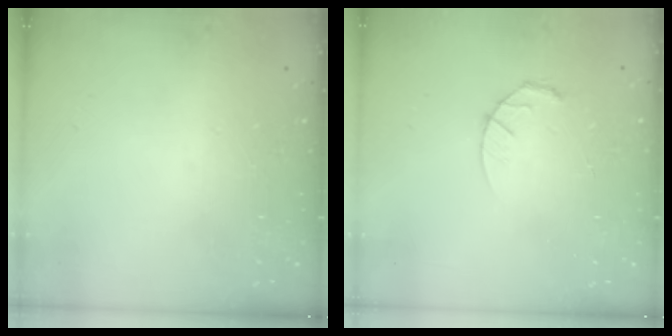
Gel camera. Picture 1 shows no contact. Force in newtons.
{"total": 4.3, "press": 4.3, "slide": 0.7}